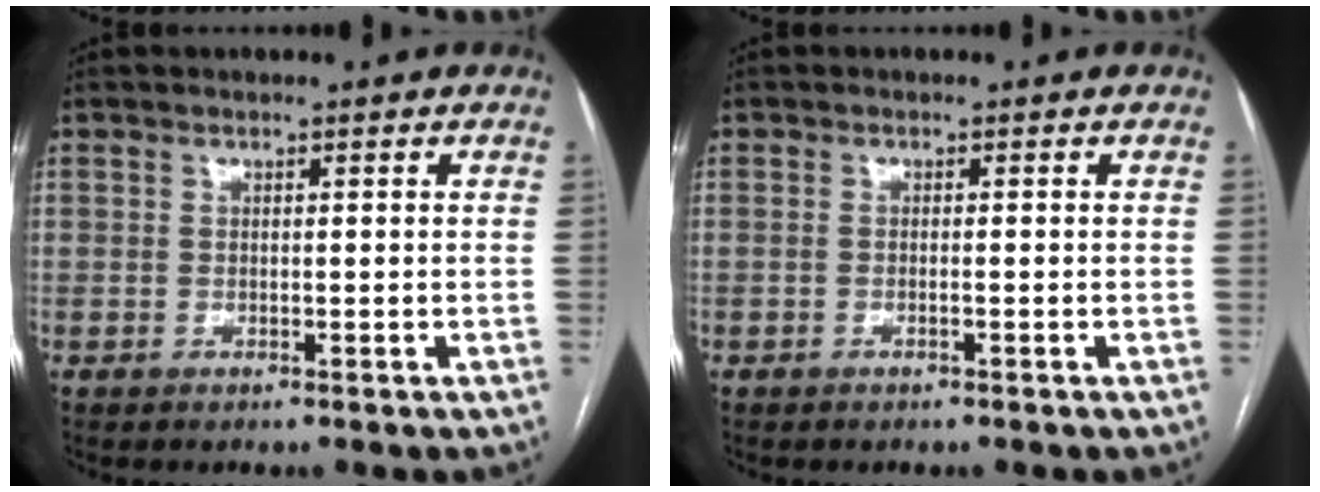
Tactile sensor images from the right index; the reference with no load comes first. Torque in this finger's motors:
{"motor_torque": [-0.23, 0.12, -0.01, 0.00]}